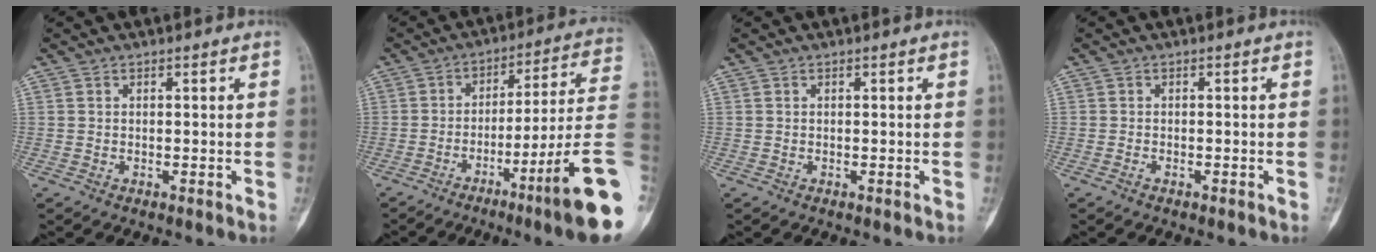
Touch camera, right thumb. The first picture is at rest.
{"total": 18.4, "force": [-6.8, -0.2, 17.0], "torque": [-0.217, 0.027, -0.109]}
{"total": 0.0}
{"total": 0.5, "force": [-0.4, 0.2, 0.3], "torque": [-0.009, 0.003, -0.008]}